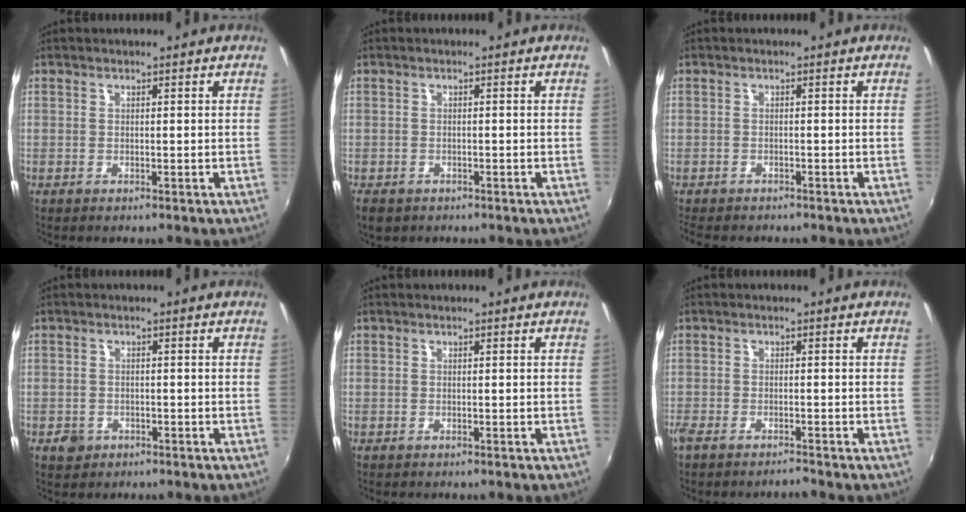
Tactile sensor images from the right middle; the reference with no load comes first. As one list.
[{"total": 3.4, "force": [-2.1, 2.2, 1.6], "torque": [-0.039, -0.013, -0.034]}, {"total": 4.0, "force": [-3.5, 1.1, 1.4], "torque": [-0.038, -0.018, -0.056]}, {"total": 2.6, "force": [-1.3, 2.1, 0.7], "torque": [-0.016, 0.000, -0.019]}, {"total": 0.0}, {"total": 2.8, "force": [-2.6, 0.1, 1.0], "torque": [-0.032, -0.011, -0.054]}]